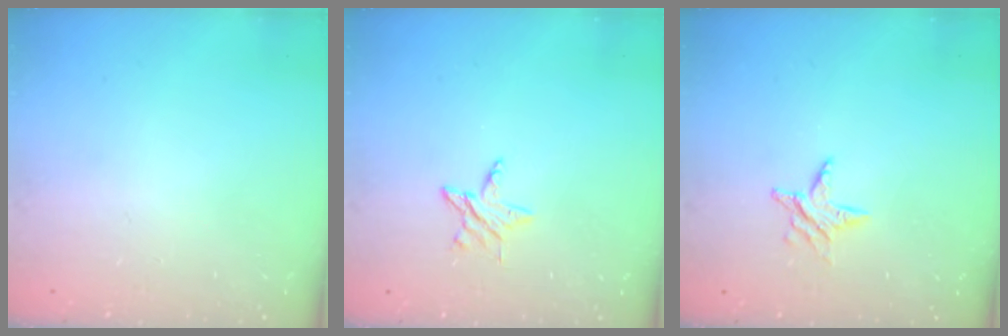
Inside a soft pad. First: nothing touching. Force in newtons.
{"total": 4.2, "press": 4.2, "slide": 0.4}
{"total": 5.0, "press": 5.0, "slide": 0.5}